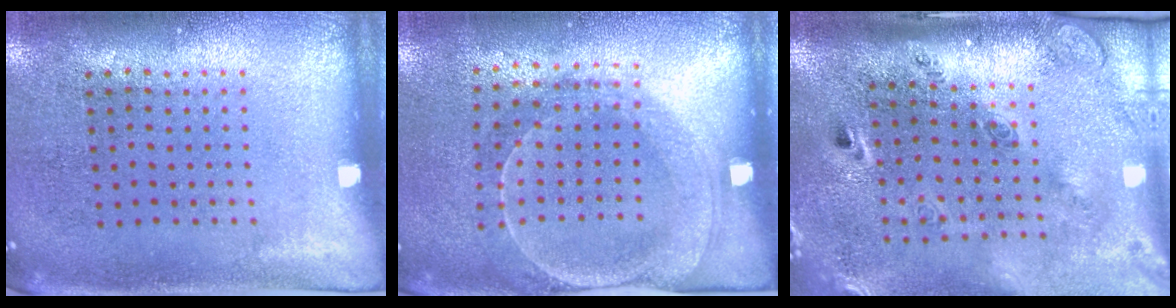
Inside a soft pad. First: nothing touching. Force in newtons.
{"total": 1.8, "press": 1.7, "slide": 0.4}
{"total": 2.9, "press": 2.0, "slide": 2.1}